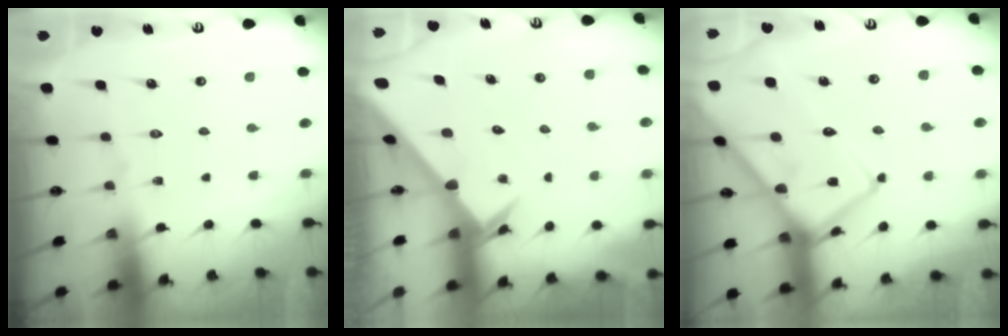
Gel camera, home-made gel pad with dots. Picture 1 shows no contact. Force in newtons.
{"total": 2.7, "press": 2.7, "slide": 0.1}
{"total": 18.4, "press": 18.3, "slide": 1.7}